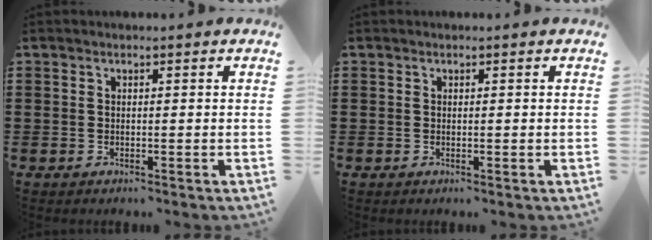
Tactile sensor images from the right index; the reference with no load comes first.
{"total": 0.0}